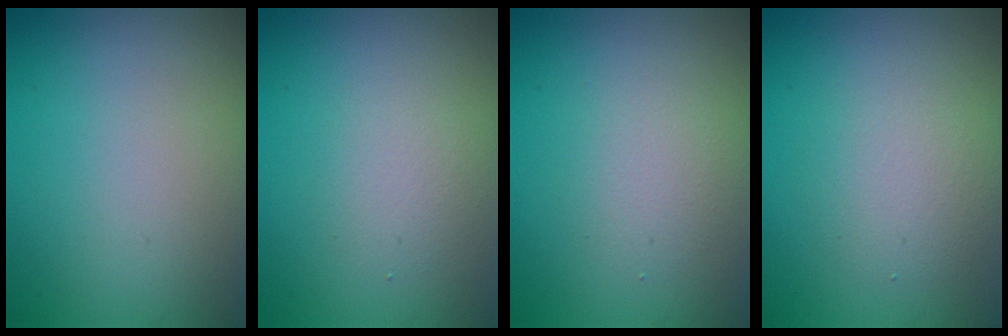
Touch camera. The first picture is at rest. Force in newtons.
{"total": 2.0, "press": 1.9, "slide": 0.2}
{"total": 2.2, "press": 2.2, "slide": 0.2}
{"total": 2.9, "press": 2.9, "slide": 0.2}